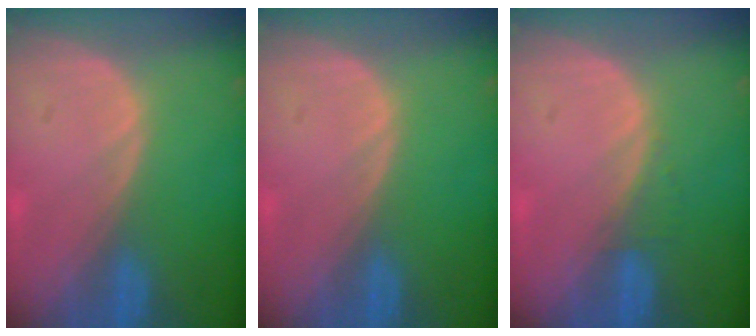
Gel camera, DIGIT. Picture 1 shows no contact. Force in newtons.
{"total": 0.0}
{"total": 1.2, "press": 1.1, "slide": 0.4}